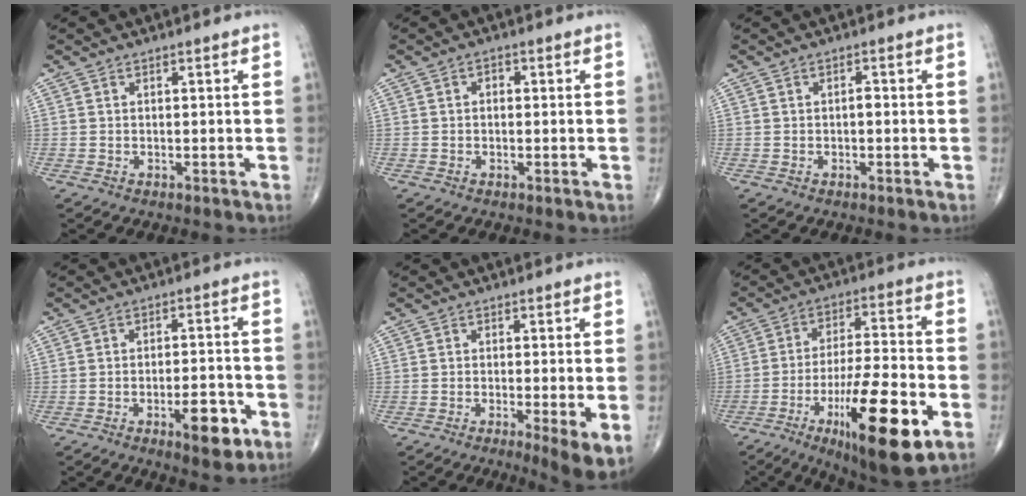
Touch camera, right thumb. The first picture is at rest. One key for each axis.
{"total": 1.4, "fx": 0.1, "fy": 1.0, "fz": 1.0, "tx": -0.008, "ty": 0.006, "tz": -0.002}
{"total": 1.0, "fx": -0.2, "fy": 0.5, "fz": 0.8, "tx": -0.012, "ty": 0.003, "tz": -0.006}
{"total": 8.0, "fx": -3.7, "fy": 2.9, "fz": 6.4, "tx": -0.082, "ty": 0.016, "tz": -0.050}
{"total": 6.5, "fx": -1.9, "fy": 1.0, "fz": 6.1, "tx": -0.099, "ty": -0.018, "tz": -0.033}
{"total": 20.9, "fx": -8.3, "fy": 5.5, "fz": 18.3, "tx": -0.297, "ty": 0.020, "tz": -0.128}